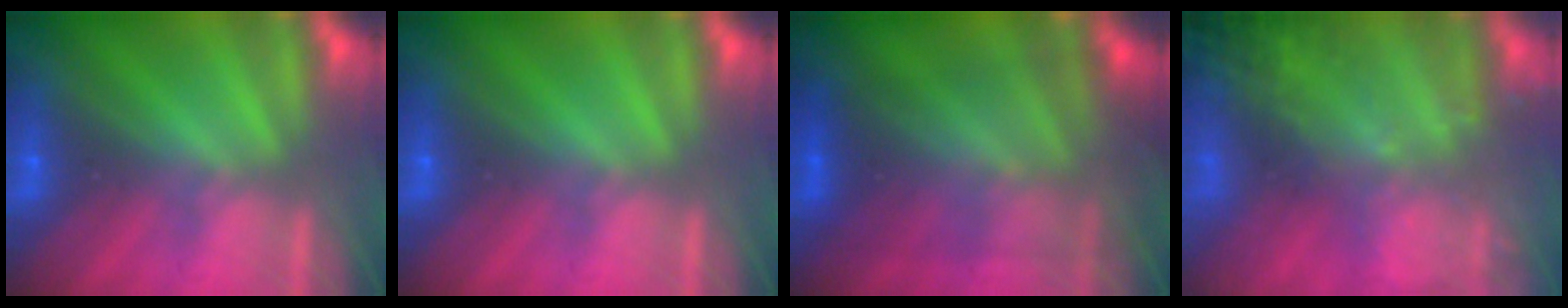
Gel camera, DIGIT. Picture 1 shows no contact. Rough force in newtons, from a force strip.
{"total": 0.0}
{"total": 5.8}
{"total": 9.0}